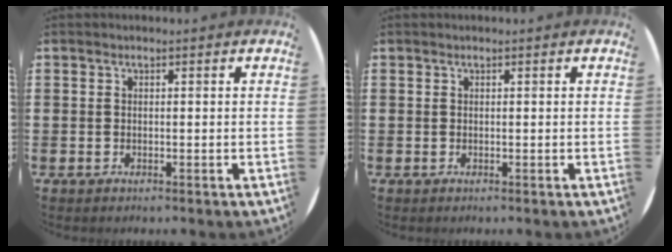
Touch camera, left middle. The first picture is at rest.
{"total": 0.0}